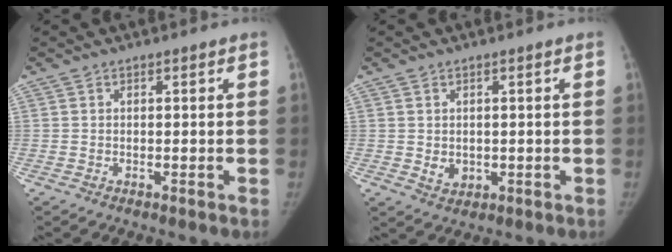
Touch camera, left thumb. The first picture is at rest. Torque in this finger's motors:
{"motor_torque": [-0.01, 0.03, 0.26, -0.18, 0.08]}